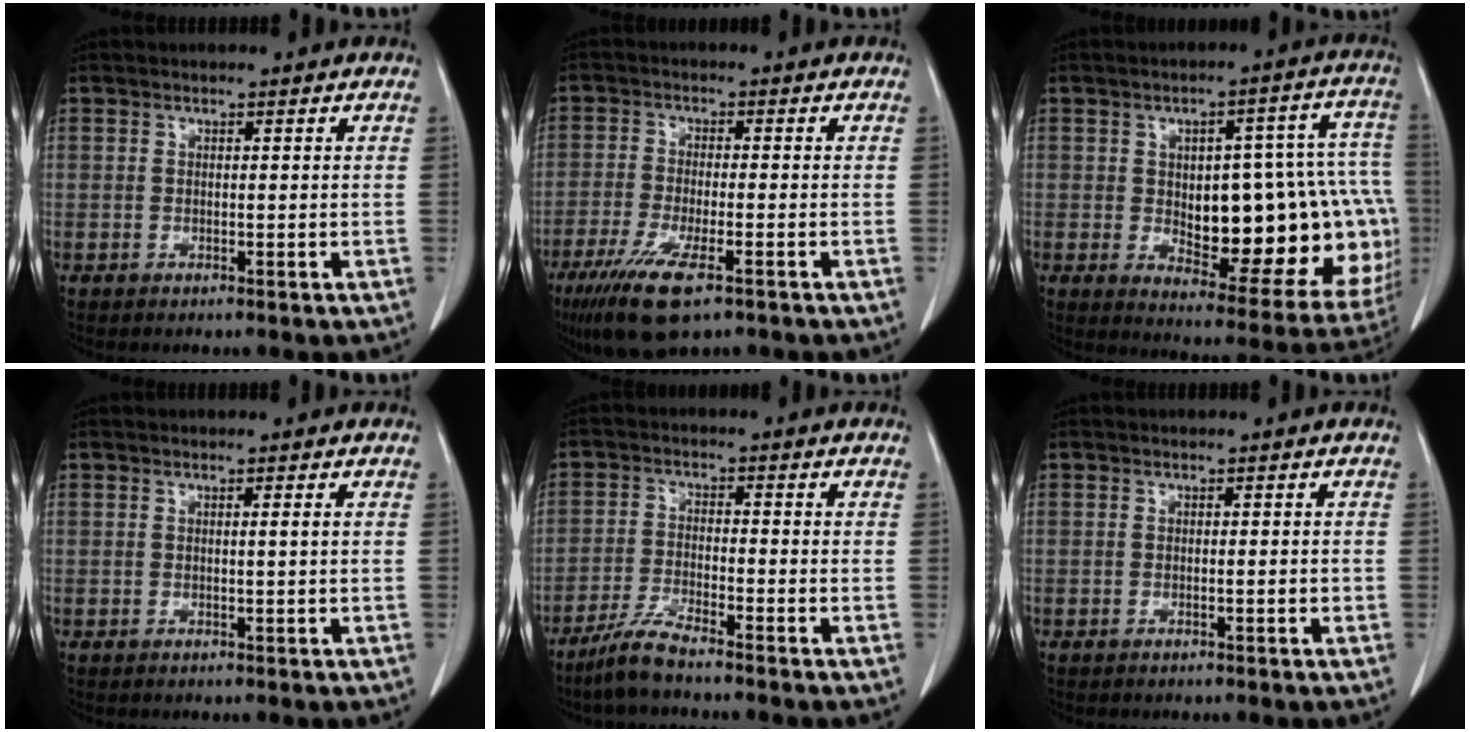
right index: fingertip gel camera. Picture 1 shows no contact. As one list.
[{"total": 10.0, "force": [-6.2, 2.0, 7.7], "torque": [-0.145, -0.026, -0.102]}, {"total": 24.2, "force": [-1.7, 9.4, 22.2], "torque": [-0.208, 0.039, 0.014]}, {"total": 0.6, "force": [0.1, -0.2, 0.6], "torque": [-0.008, -0.001, 0.002]}, {"total": 5.3, "force": [-4.5, -0.2, 2.7], "torque": [-0.061, -0.018, -0.094]}, {"total": 0.6, "force": [-0.2, 0.1, 0.6], "torque": [-0.006, 0.002, 0.001]}]